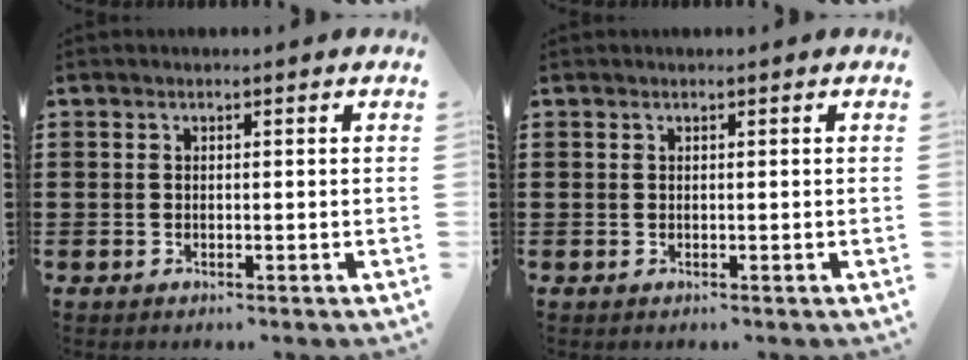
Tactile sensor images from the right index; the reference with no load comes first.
{"total": 0.0}